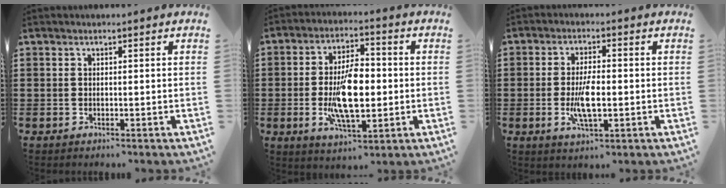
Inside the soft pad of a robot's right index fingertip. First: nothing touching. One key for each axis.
{"total": 10.9, "fx": -1.3, "fy": 4.8, "fz": 9.8, "tx": -0.198, "ty": -0.008, "tz": -0.028}
{"total": 6.3, "fx": -1.0, "fy": 2.2, "fz": 5.8, "tx": -0.127, "ty": -0.005, "tz": -0.024}